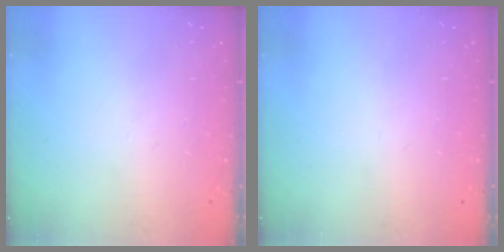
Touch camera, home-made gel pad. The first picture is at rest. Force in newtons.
{"total": 0.0}